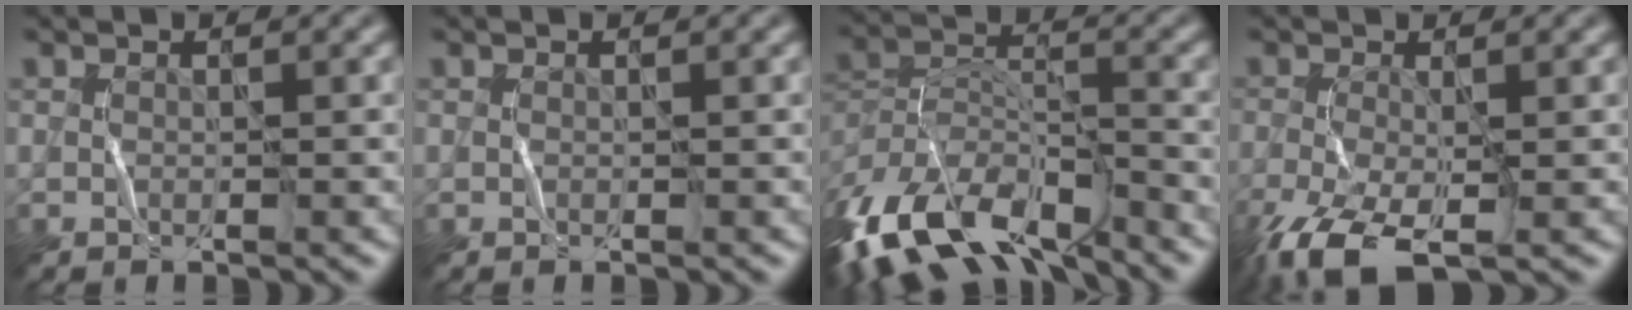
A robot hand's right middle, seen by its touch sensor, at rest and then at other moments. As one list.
[{"total": 0.0}, {"total": 11.8, "force": [-9.0, 4.9, 5.9], "torque": [-0.140, -0.002, -0.159]}, {"total": 7.0, "force": [-4.1, 2.5, 5.1], "torque": [-0.135, -0.022, -0.075]}]